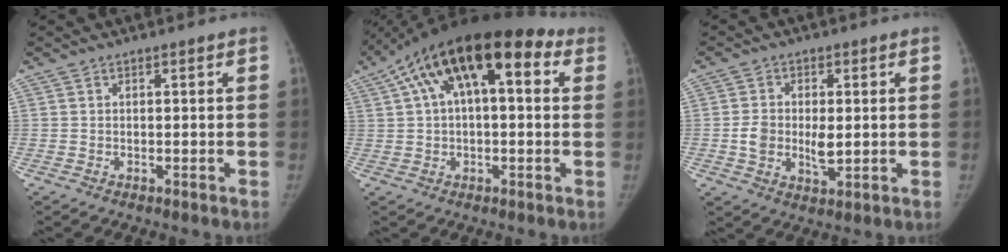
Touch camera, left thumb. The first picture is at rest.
{"total": 19.1, "force": [6.6, 8.9, 15.6], "torque": [-0.234, 0.046, 0.096]}
{"total": 7.1, "force": [-0.4, 4.4, 5.5], "torque": [-0.084, -0.008, -0.003]}